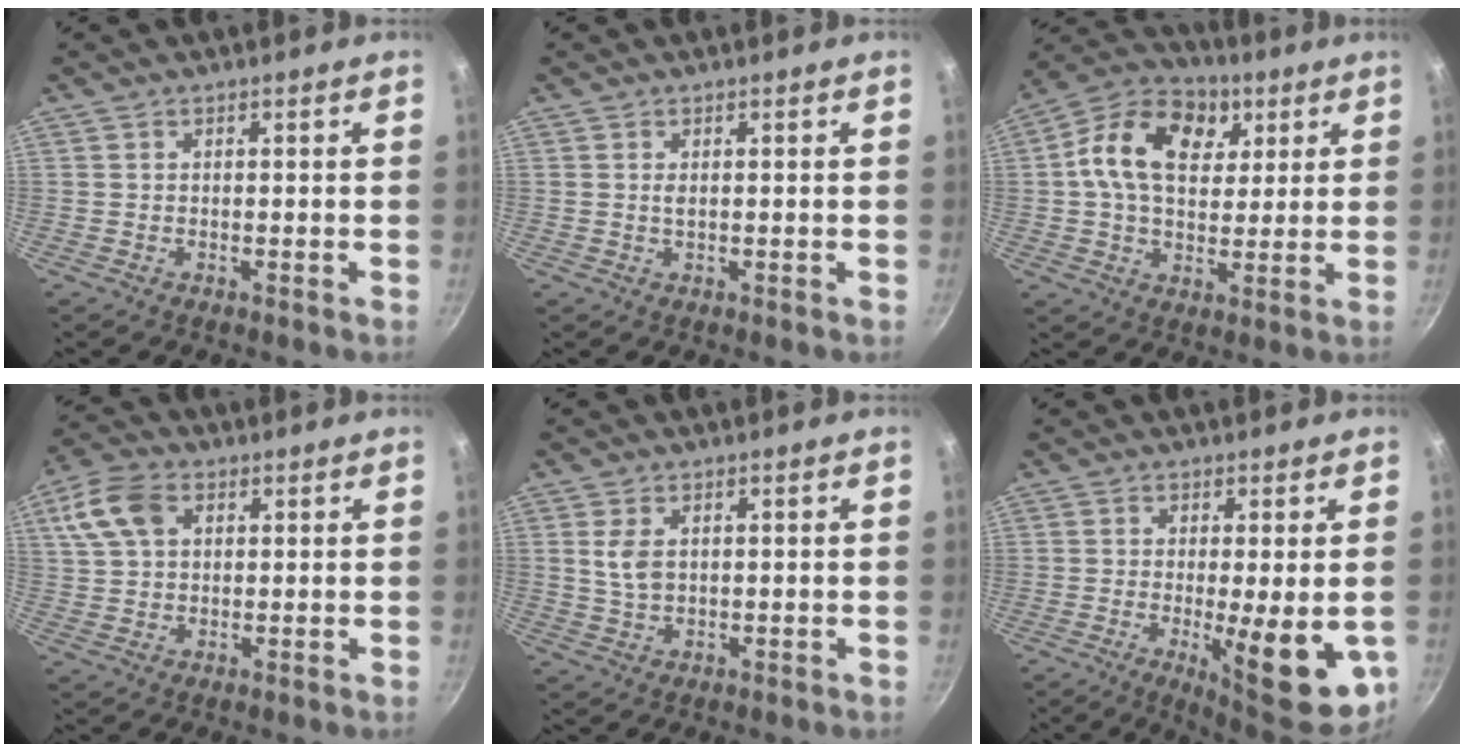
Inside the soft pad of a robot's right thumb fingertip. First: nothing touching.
{"total": 1.0, "force": [0.2, 0.4, 0.9], "torque": [-0.018, 0.000, 0.005]}
{"total": 16.5, "force": [4.7, 11.5, 10.8], "torque": [-0.158, 0.006, 0.062]}
{"total": 9.6, "force": [3.4, 6.5, 6.2], "torque": [-0.118, 0.010, 0.057]}
{"total": 4.5, "force": [1.1, 2.8, 3.3], "torque": [-0.060, -0.004, 0.023]}
{"total": 13.8, "force": [-2.8, 3.9, 12.9], "torque": [-0.160, -0.012, -0.026]}